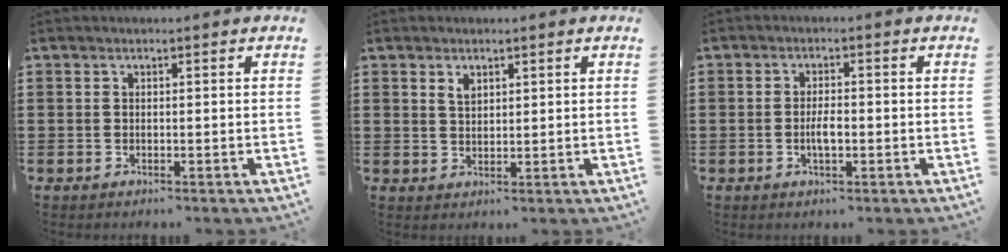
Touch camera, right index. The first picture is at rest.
{"total": 1.8, "force": [1.2, 1.0, 0.9], "torque": [-0.020, 0.003, 0.022]}
{"total": 3.3, "force": [-0.8, 1.0, 3.0], "torque": [-0.062, 0.000, -0.017]}